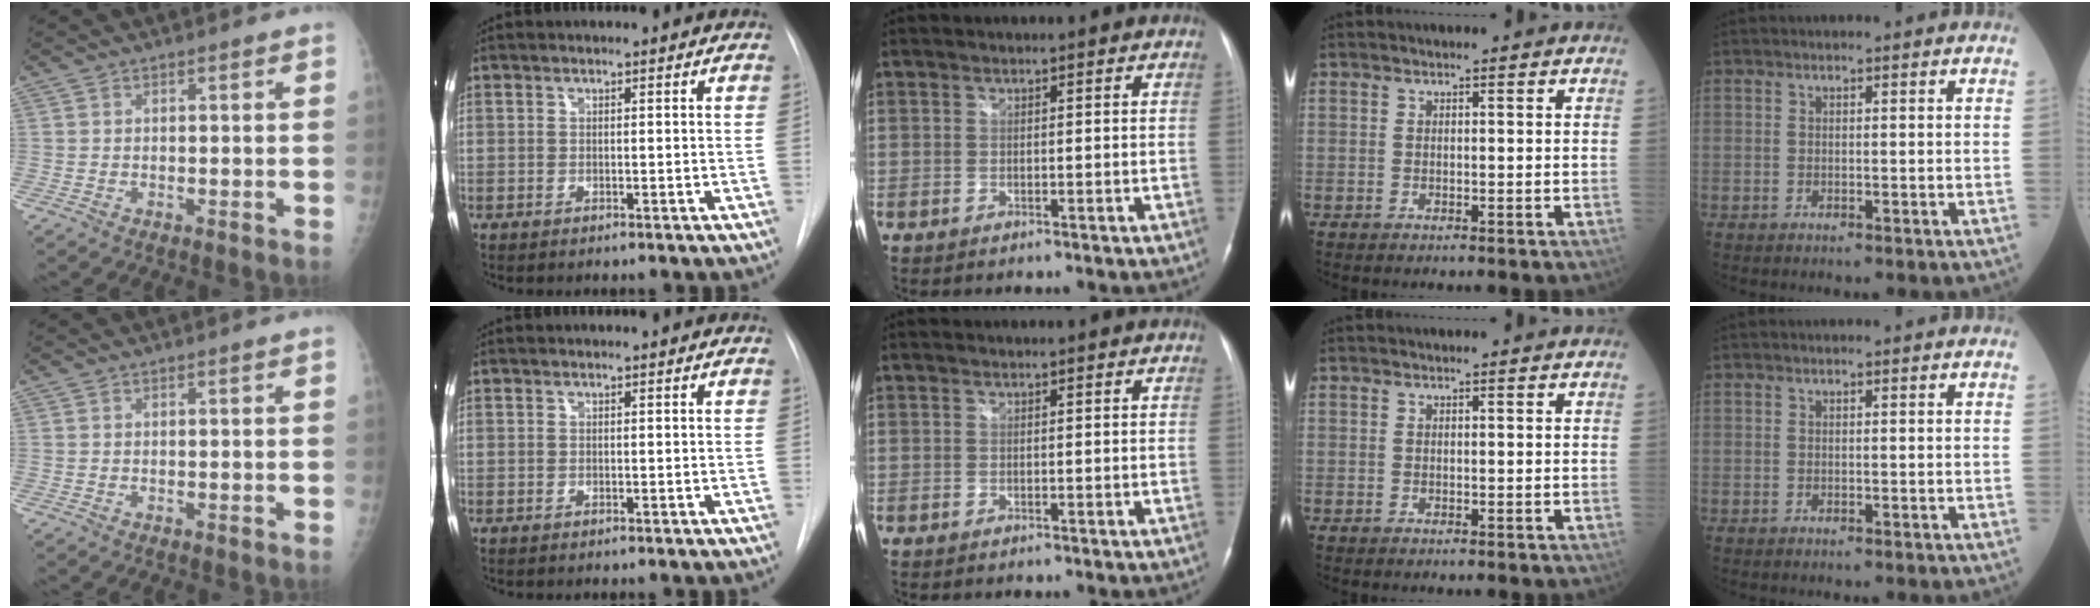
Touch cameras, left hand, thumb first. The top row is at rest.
{}